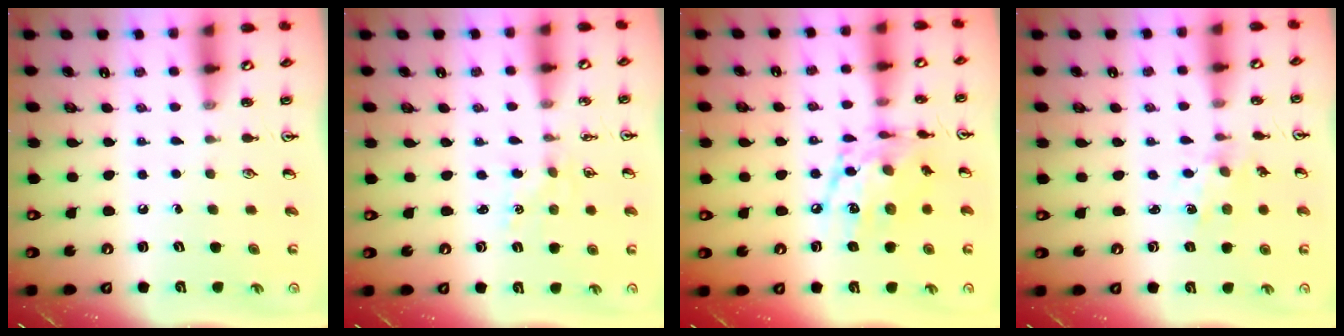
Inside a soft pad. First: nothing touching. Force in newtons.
{"total": 0.8, "press": 0.8, "slide": 0.1}
{"total": 13.8, "press": 13.7, "slide": 1.0}
{"total": 1.5, "press": 1.5, "slide": 0.1}